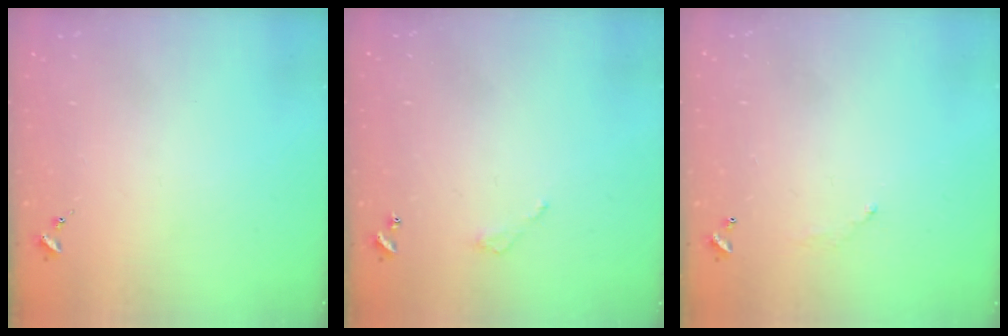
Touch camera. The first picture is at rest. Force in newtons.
{"total": 3.1, "press": 3.0, "slide": 0.3}
{"total": 5.2, "press": 5.2, "slide": 0.3}